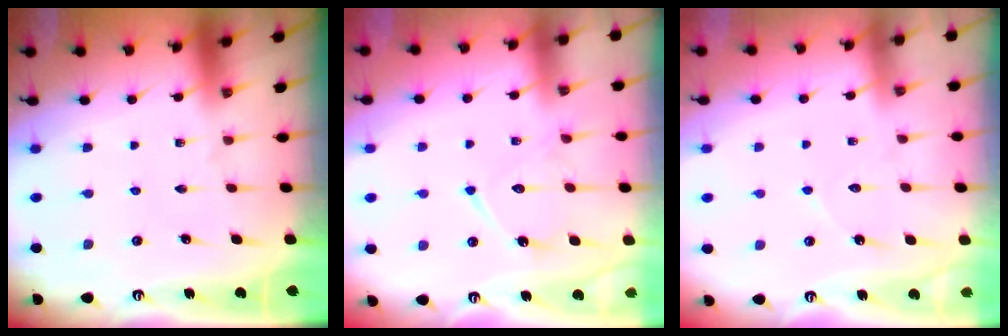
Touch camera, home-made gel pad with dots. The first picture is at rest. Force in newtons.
{"total": 12.4, "press": 12.3, "slide": 1.1}
{"total": 5.6, "press": 5.6, "slide": 0.4}